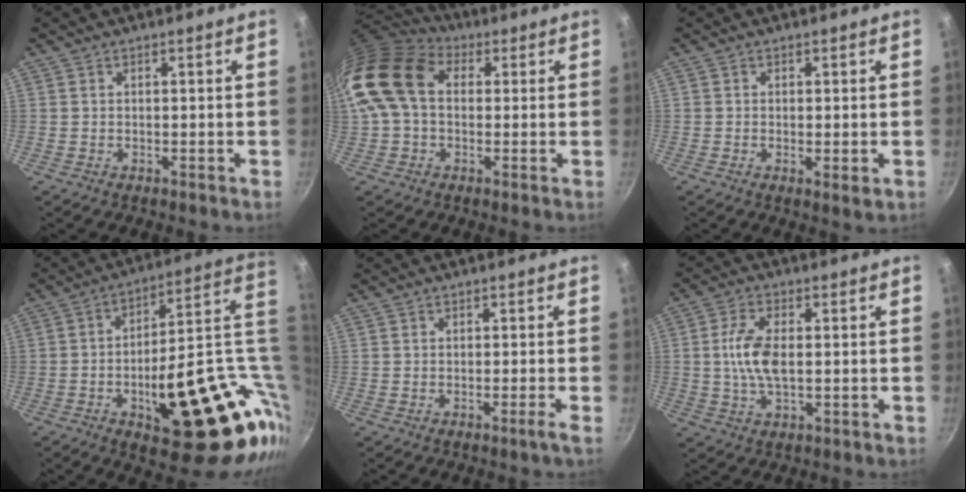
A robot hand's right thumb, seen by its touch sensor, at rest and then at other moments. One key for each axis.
{"total": 15.4, "fx": 2.3, "fy": 10.9, "fz": 10.7, "tx": -0.191, "ty": 0.026, "tz": 0.024}
{"total": 2.0, "fx": -0.2, "fy": 0.5, "fz": 1.9, "tx": -0.034, "ty": -0.009, "tz": -0.004}
{"total": 30.9, "fx": -0.3, "fy": 13.6, "fz": 27.7, "tx": -0.334, "ty": 0.008, "tz": 0.018}
{"total": 1.3, "fx": -0.7, "fy": -0.4, "fz": 1.1, "tx": -0.028, "ty": 0.004, "tz": -0.013}
{"total": 7.6, "fx": 0.2, "fy": 3.6, "fz": 6.7, "tx": -0.138, "ty": 0.006, "tz": 0.001}